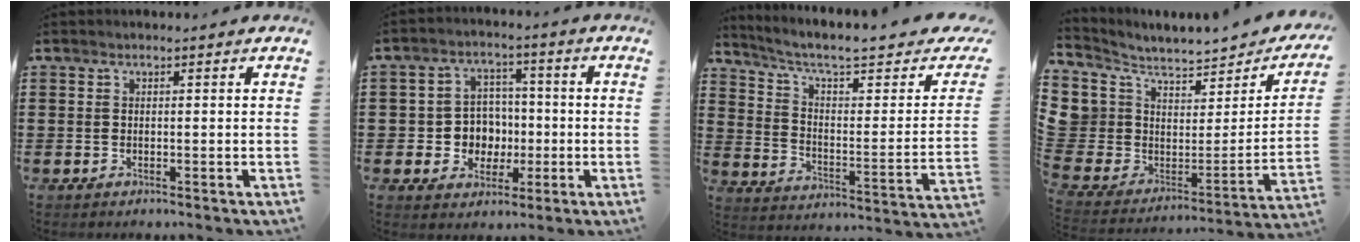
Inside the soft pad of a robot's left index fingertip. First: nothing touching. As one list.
[{"total": 6.4, "force": [-0.6, 6.0, 2.0], "torque": [-0.051, 0.015, -0.010]}, {"total": 6.2, "force": [4.4, 1.3, 4.2], "torque": [-0.095, -0.034, 0.067]}, {"total": 4.6, "force": [2.9, 3.3, -1.1], "torque": [-0.036, -0.049, 0.050]}]